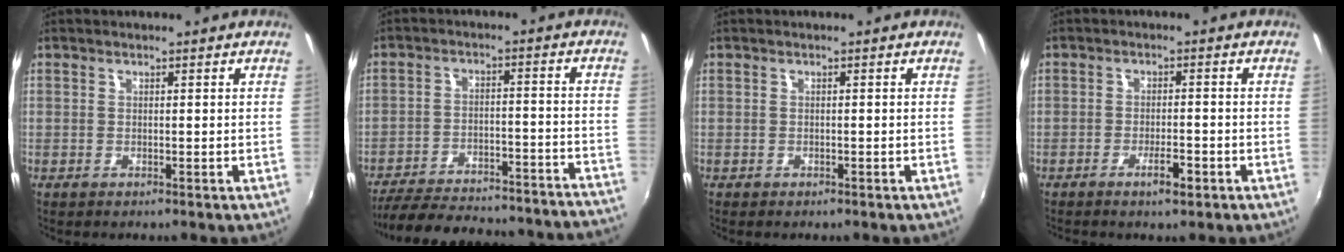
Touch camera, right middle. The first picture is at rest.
{"total": 30.3, "force": [-27.6, 5.4, 11.2], "torque": [-0.197, -0.015, -0.354]}
{"total": 0.8, "force": [-0.6, 0.5, 0.1], "torque": [-0.007, -0.001, -0.007]}
{"total": 3.2, "force": [-1.8, 0.7, 2.5], "torque": [-0.049, -0.001, -0.027]}